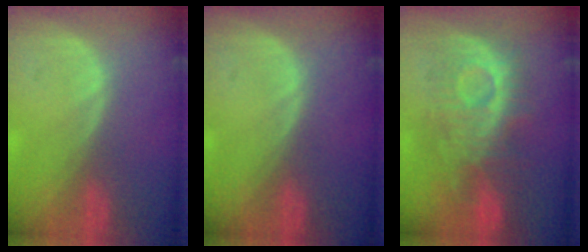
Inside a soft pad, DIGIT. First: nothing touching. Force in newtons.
{"total": 0.0}
{"total": 9.5, "press": 9.4, "slide": 1.1}